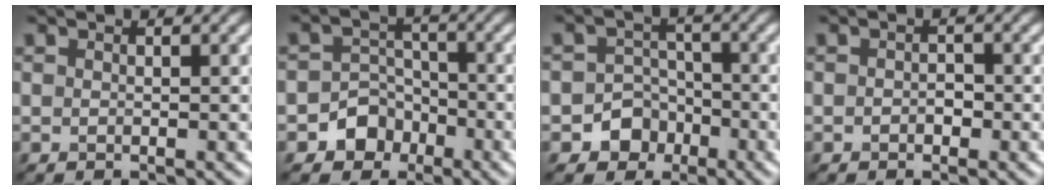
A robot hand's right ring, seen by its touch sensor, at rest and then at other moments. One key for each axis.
{"total": 4.0, "fx": -2.2, "fy": 3.2, "fz": 0.9, "tx": 0.016, "ty": 0.009, "tz": -0.045}
{"total": 4.1, "fx": -2.1, "fy": 3.4, "fz": 0.8, "tx": 0.022, "ty": 0.007, "tz": -0.046}
{"total": 1.1, "fx": -0.3, "fy": 0.8, "fz": 0.7, "tx": -0.011, "ty": -0.002, "tz": -0.007}